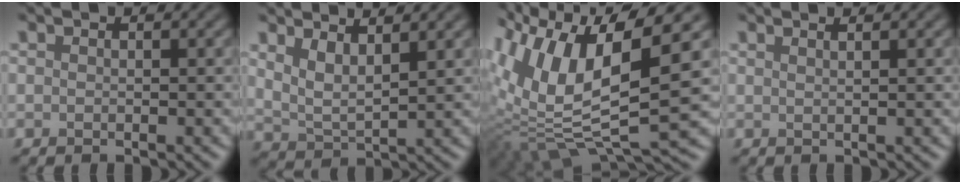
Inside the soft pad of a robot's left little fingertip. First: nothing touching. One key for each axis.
{"total": 3.3, "fx": 2.1, "fy": 1.0, "fz": 2.2, "tx": -0.050, "ty": -0.008, "tz": 0.043}
{"total": 12.8, "fx": 3.5, "fy": 5.4, "fz": 11.1, "tx": -0.236, "ty": -0.009, "tz": 0.067}
{"total": 2.3, "fx": 1.4, "fy": 1.0, "fz": 1.6, "tx": 0.003, "ty": 0.004, "tz": -0.009}